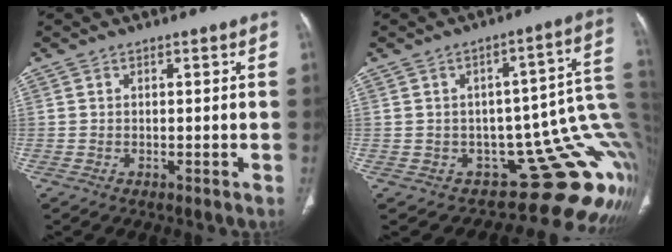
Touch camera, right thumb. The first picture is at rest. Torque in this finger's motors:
{"motor_torque": [1.72, -1.44, 0.31, -0.95, -0.04]}